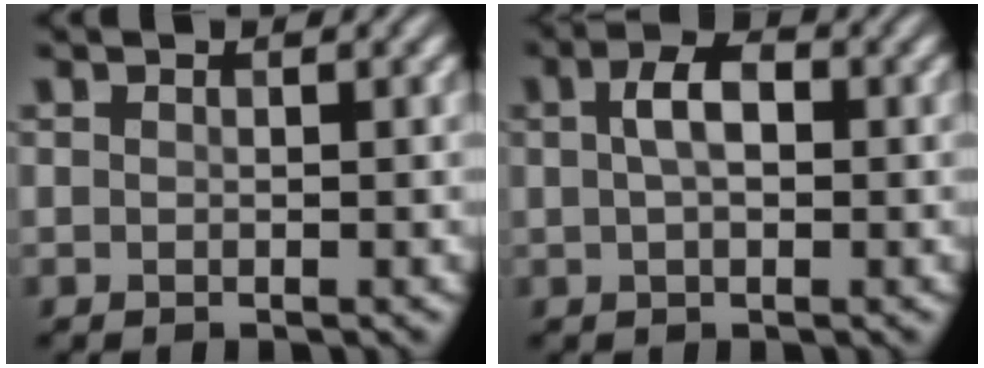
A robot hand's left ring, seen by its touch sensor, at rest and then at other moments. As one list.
[{"total": 3.2, "force": [0.5, 1.7, 2.7], "torque": [-0.051, 0.007, 0.005]}]